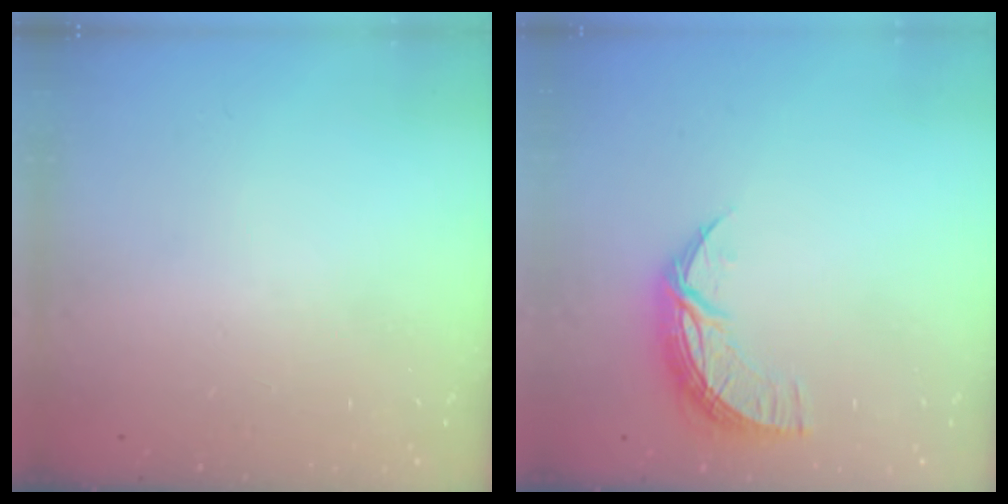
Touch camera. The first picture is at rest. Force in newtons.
{"total": 9.7, "press": 9.7, "slide": 0.4}